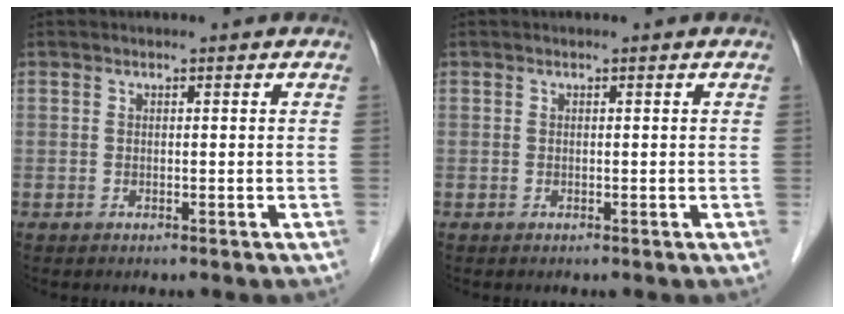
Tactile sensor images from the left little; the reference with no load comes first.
{"total": 0.0}